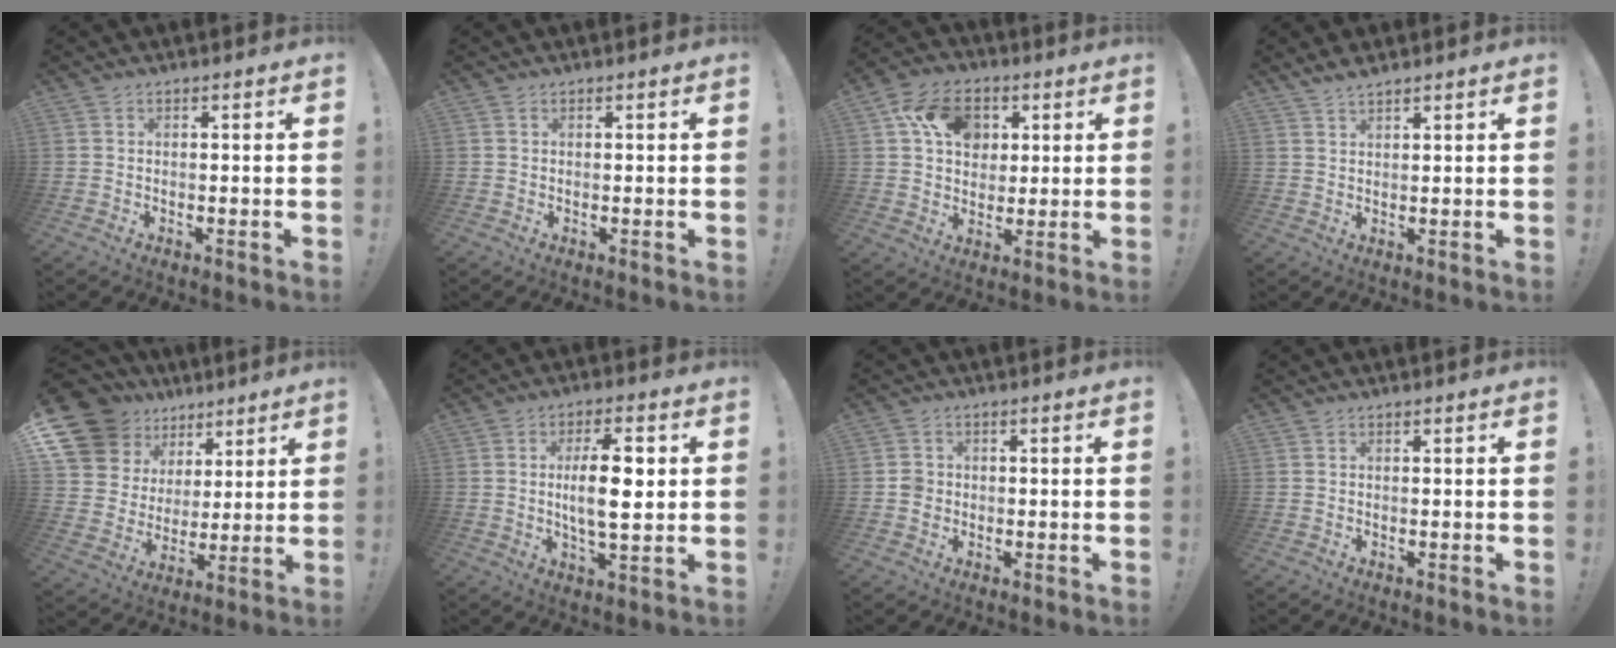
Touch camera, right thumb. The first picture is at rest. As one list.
[{"total": 0.0}, {"total": 14.9, "force": [5.3, 11.5, 7.9], "torque": [-0.129, 0.001, 0.104]}, {"total": 3.1, "force": [2.7, 0.7, 1.3], "torque": [-0.028, -0.012, 0.050]}, {"total": 16.6, "force": [9.8, 12.0, 5.8], "torque": [-0.108, -0.055, 0.208]}, {"total": 11.6, "force": [1.0, 4.2, 10.8], "torque": [-0.182, 0.000, 0.010]}, {"total": 3.1, "force": [-0.5, 2.8, 1.0], "torque": [-0.008, 0.004, -0.010]}, {"total": 0.0}]